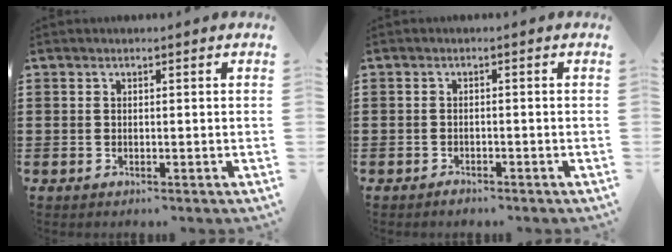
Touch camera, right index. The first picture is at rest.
{"total": 1.0, "force": [-1.0, 0.0, 0.1], "torque": [-0.006, -0.002, -0.021]}